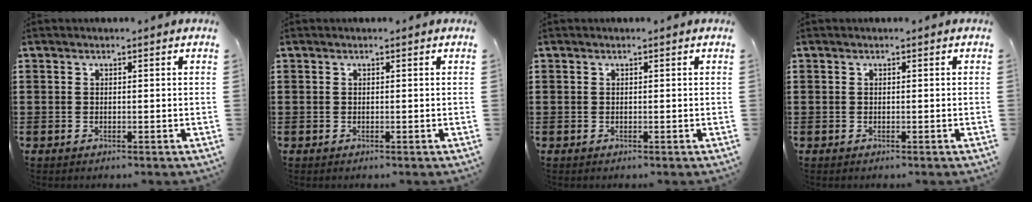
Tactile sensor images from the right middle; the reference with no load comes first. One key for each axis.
{"total": 0.0}
{"total": 0.0}
{"total": 0.0}